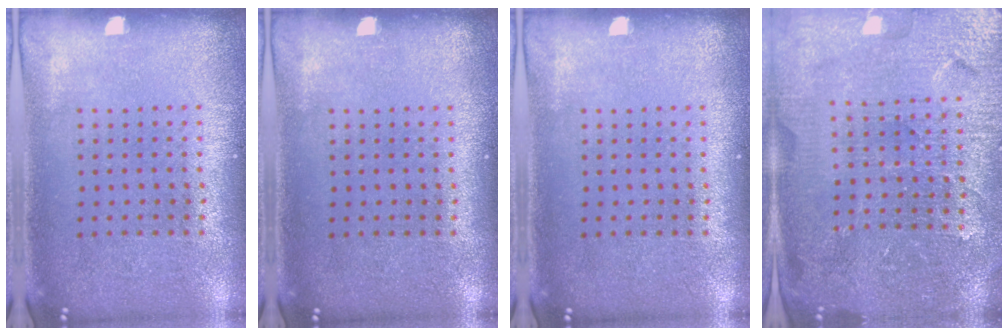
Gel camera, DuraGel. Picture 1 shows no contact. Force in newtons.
{"total": 0.0}
{"total": 0.0}
{"total": 4.8, "press": 4.5, "slide": 1.6}